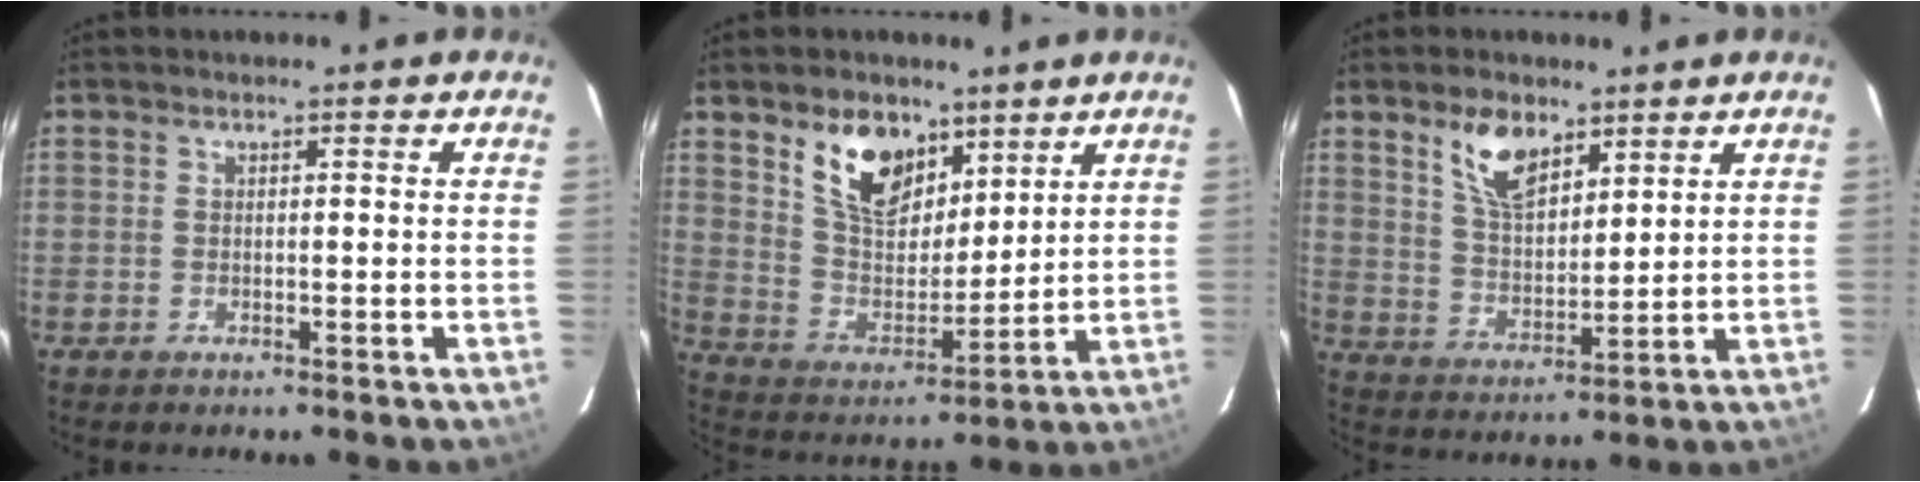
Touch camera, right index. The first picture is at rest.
{"total": 12.6, "force": [7.6, 7.1, 7.1], "torque": [-0.129, 0.006, 0.149]}
{"total": 9.1, "force": [5.6, 4.4, 5.6], "torque": [-0.099, 0.009, 0.112]}